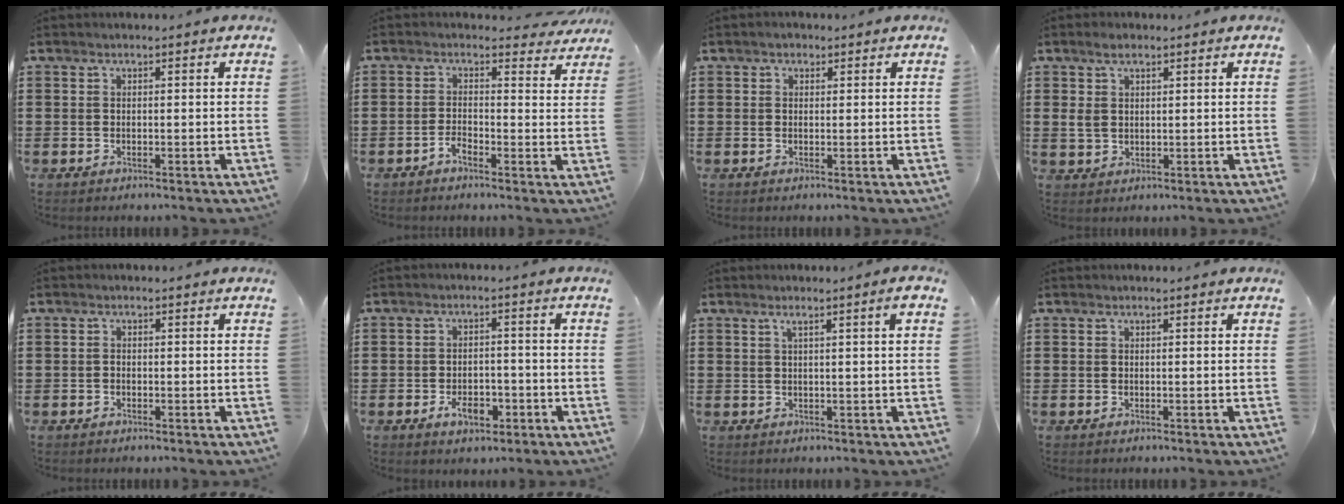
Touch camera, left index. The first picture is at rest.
{"total": 1.7, "force": [-0.4, 1.0, 1.3], "torque": [-0.020, 0.001, -0.012]}
{"total": 0.7, "force": [0.2, 0.7, 0.1], "torque": [-0.005, 0.006, 0.003]}
{"total": 3.4, "force": [1.5, 2.2, 2.1], "torque": [-0.048, 0.011, 0.026]}
{"total": 0.8, "force": [-0.7, 0.5, 0.2], "torque": [-0.007, -0.001, -0.014]}
{"total": 4.4, "force": [-2.4, 2.4, 2.8], "torque": [-0.038, 0.003, -0.044]}
{"total": 2.4, "force": [1.2, -0.4, 2.1], "torque": [-0.038, -0.004, 0.019]}
{"total": 0.0}